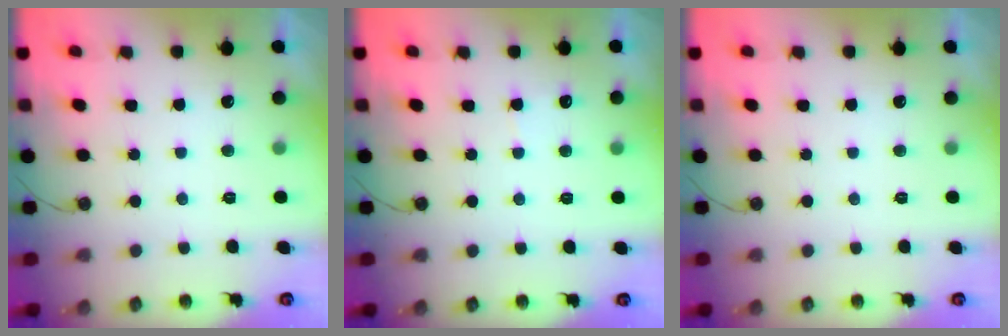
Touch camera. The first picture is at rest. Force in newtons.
{"total": 3.2, "press": 3.2, "slide": 0.4}
{"total": 0.0}